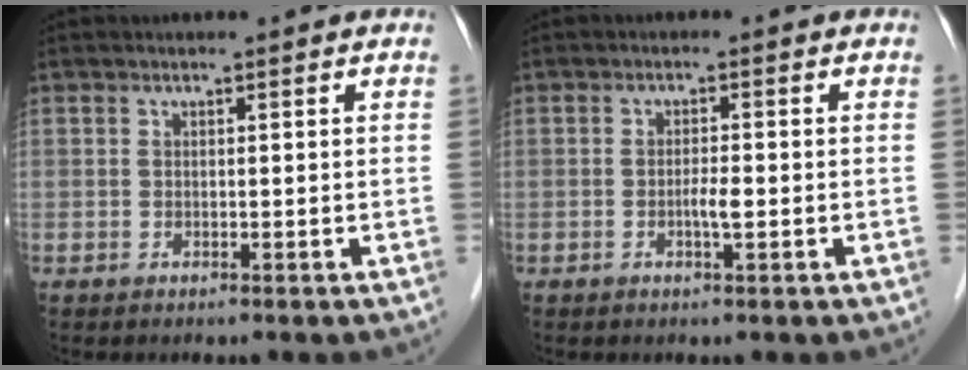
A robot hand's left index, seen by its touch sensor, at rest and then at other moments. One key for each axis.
{"total": 1.9, "fx": -0.6, "fy": 0.1, "fz": 1.7, "tx": -0.033, "ty": -0.002, "tz": -0.013}